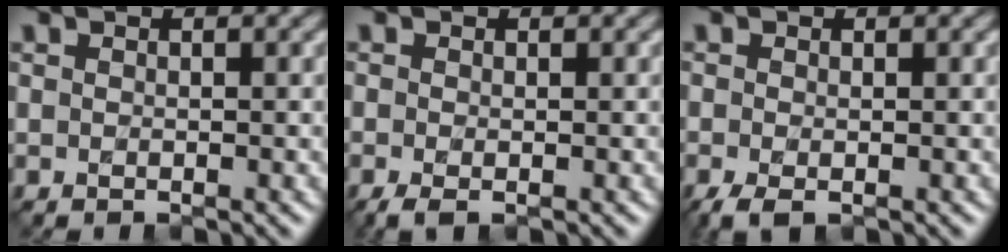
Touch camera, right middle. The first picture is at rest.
{"total": 1.3, "force": [-0.7, 0.3, 1.0], "torque": [-0.023, -0.007, -0.012]}
{"total": 1.9, "force": [-1.2, 0.7, 1.4], "torque": [-0.032, -0.009, -0.019]}